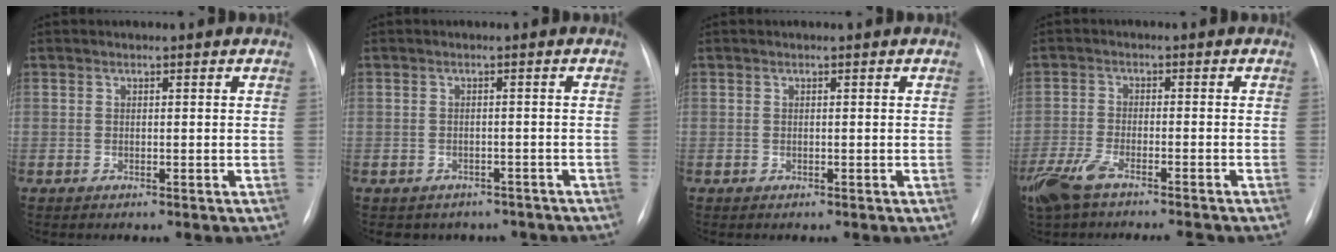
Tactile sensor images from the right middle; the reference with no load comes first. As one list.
[{"total": 6.3, "force": [-5.1, 3.5, 0.8], "torque": [-0.005, 0.015, -0.053]}, {"total": 0.0}, {"total": 10.6, "force": [-8.4, 2.3, 6.2], "torque": [-0.115, -0.012, -0.139]}]